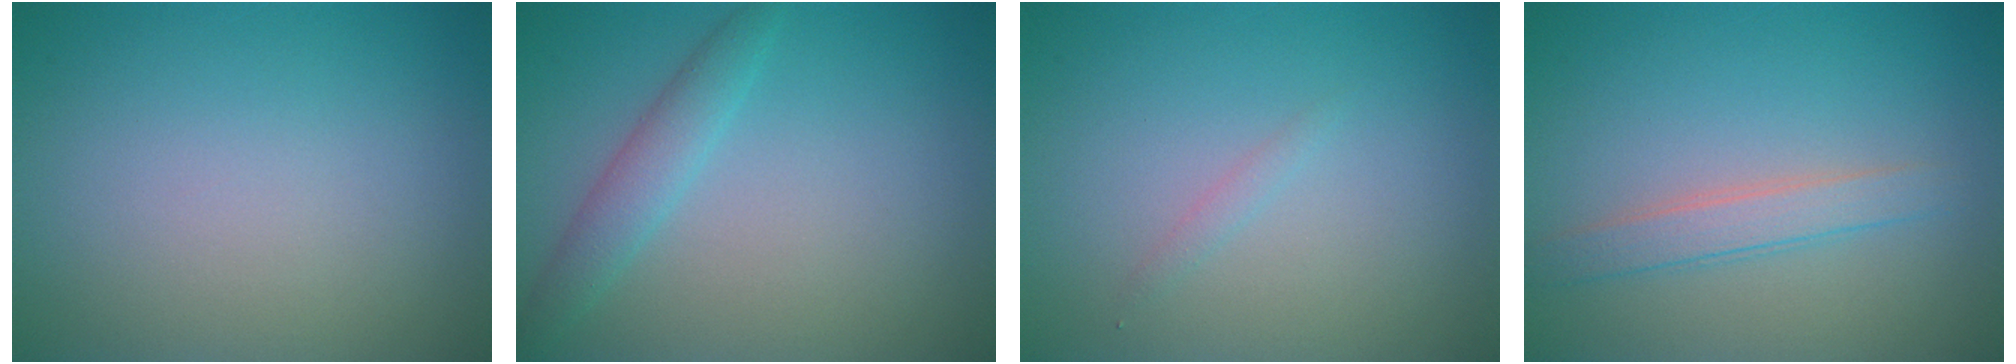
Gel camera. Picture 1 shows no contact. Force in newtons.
{"total": 2.3, "press": 2.3, "slide": 0.1}
{"total": 0.7, "press": 0.7, "slide": 0.1}
{"total": 2.3, "press": 2.2, "slide": 0.1}